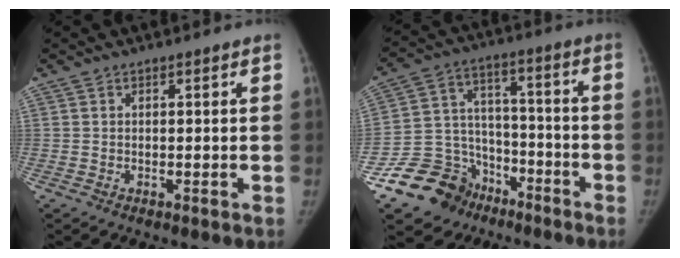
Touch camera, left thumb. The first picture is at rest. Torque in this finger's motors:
{"motor_torque": [-1.33, 1.56, -0.50, 0.45, 0.01]}